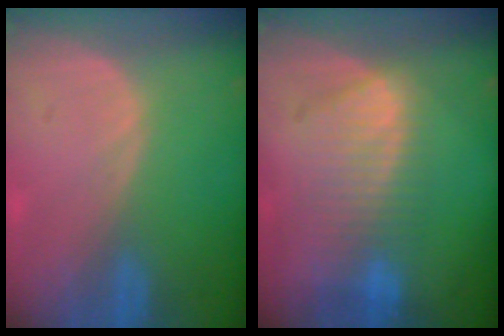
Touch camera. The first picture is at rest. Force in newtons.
{"total": 7.8, "press": 7.4, "slide": 2.5}